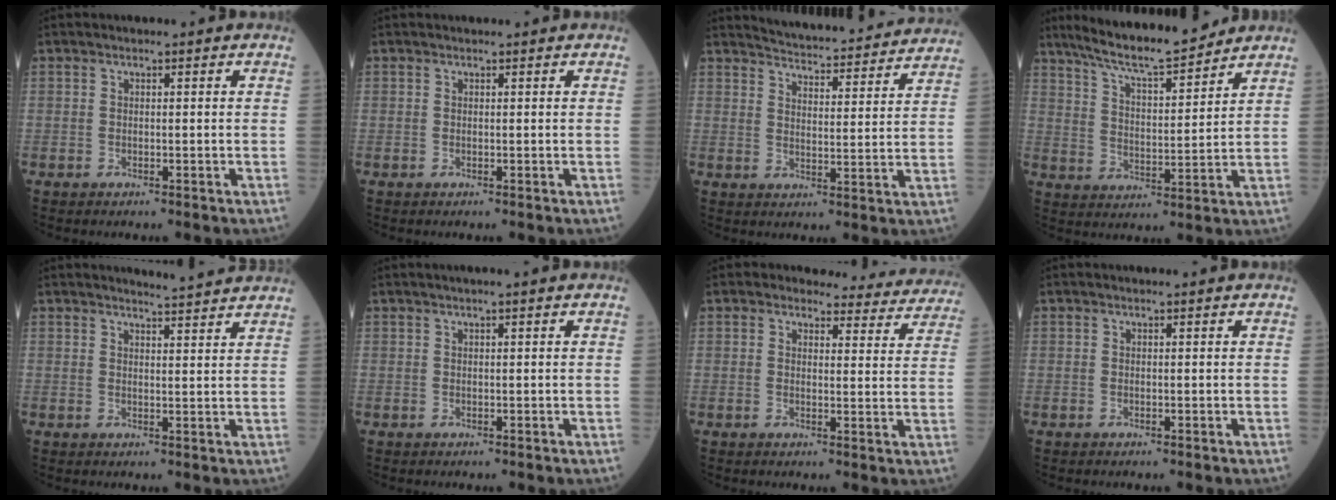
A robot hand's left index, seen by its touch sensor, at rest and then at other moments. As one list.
[{"total": 0.5, "force": [0.5, -0.1, 0.2], "torque": [-0.004, 0.008, 0.013]}, {"total": 19.2, "force": [18.3, 1.8, 5.5], "torque": [-0.081, -0.018, 0.229]}, {"total": 12.8, "force": [11.3, 1.0, 5.9], "torque": [-0.106, 0.007, 0.192]}, {"total": 5.8, "force": [5.6, -0.6, 1.4], "torque": [-0.028, 0.003, 0.064]}, {"total": 1.1, "force": [0.6, -0.3, 0.9], "torque": [-0.020, 0.003, 0.014]}, {"total": 11.1, "force": [10.5, 3.4, 0.7], "torque": [0.028, -0.023, 0.090]}, {"total": 0.0}]